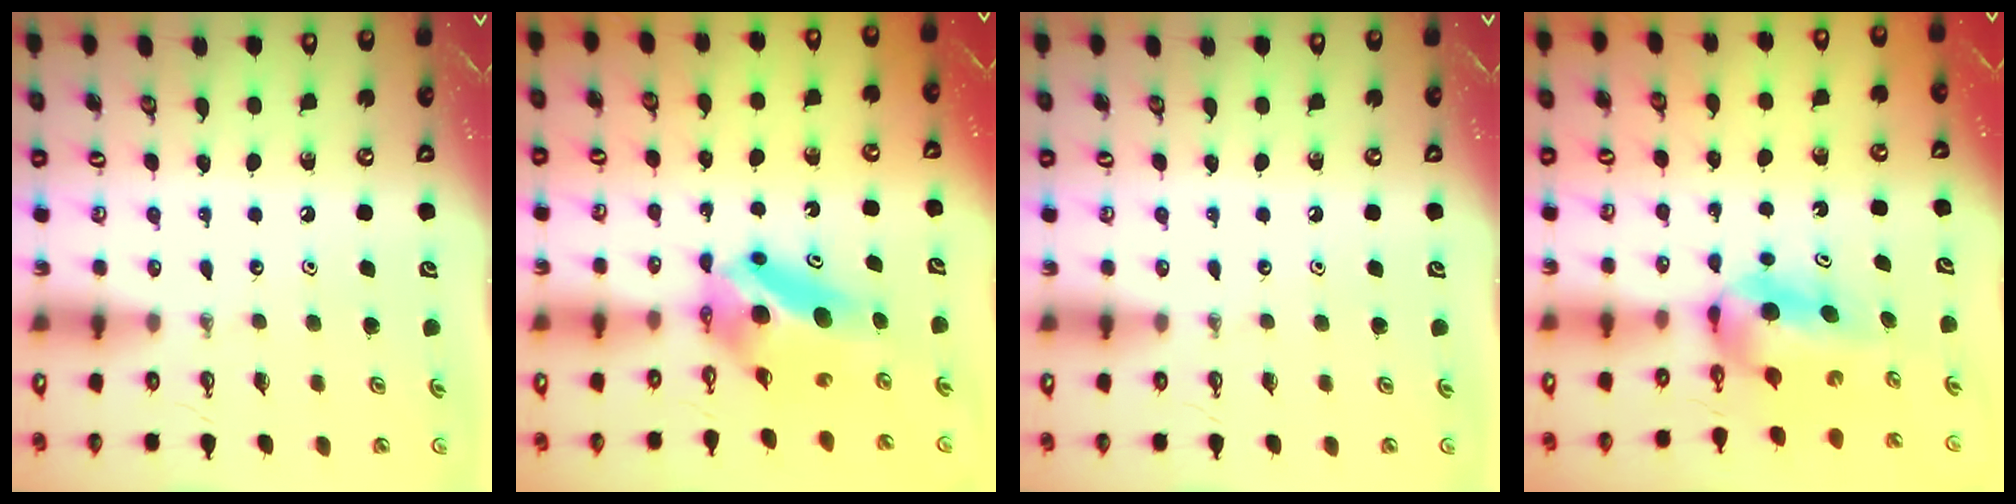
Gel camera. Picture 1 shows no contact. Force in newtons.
{"total": 7.8, "press": 7.3, "slide": 2.8}
{"total": 0.0}
{"total": 8.3, "press": 4.3, "slide": 7.1}